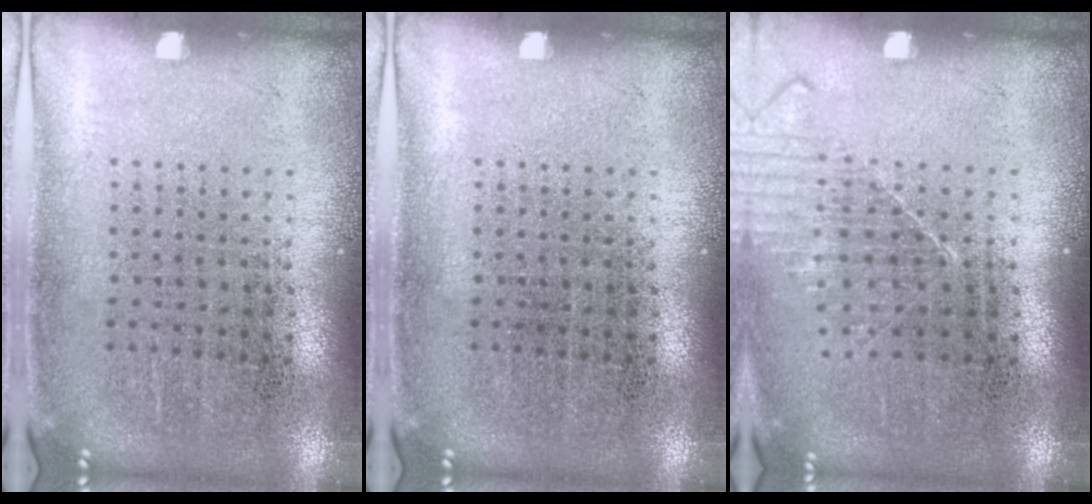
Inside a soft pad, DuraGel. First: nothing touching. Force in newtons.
{"total": 0.0}
{"total": 1.2, "press": 1.2, "slide": 0.4}